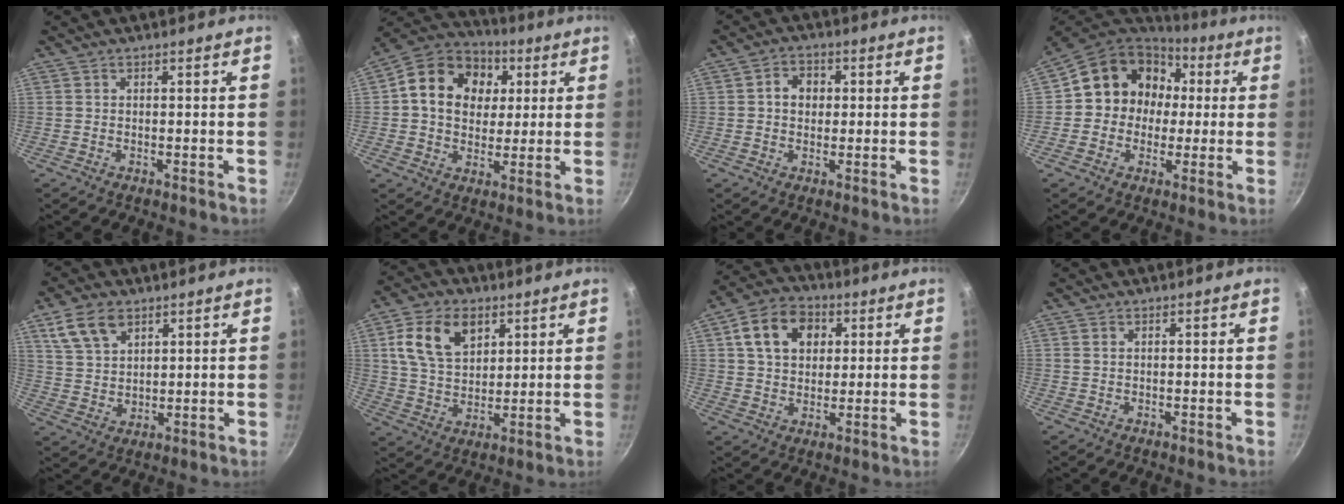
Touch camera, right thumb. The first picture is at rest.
{"total": 16.3, "force": [3.8, 12.8, 9.2], "torque": [-0.136, 0.010, 0.049]}
{"total": 4.8, "force": [0.5, 4.0, 2.7], "torque": [-0.020, 0.007, 0.002]}
{"total": 14.8, "force": [1.8, 13.0, 6.7], "torque": [-0.078, 0.034, 0.014]}
{"total": 8.3, "force": [4.5, 5.2, 4.7], "torque": [-0.074, -0.010, 0.093]}
{"total": 12.7, "force": [4.9, 8.4, 8.1], "torque": [-0.125, -0.011, 0.089]}
{"total": 11.7, "force": [3.6, 8.7, 6.9], "torque": [-0.097, 0.007, 0.048]}
{"total": 0.6, "force": [0.3, 0.3, 0.4], "torque": [-0.008, 0.001, 0.006]}